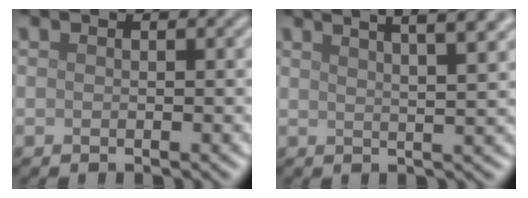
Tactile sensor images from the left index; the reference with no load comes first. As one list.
[{"total": 9.4, "force": [6.0, 3.4, 6.5], "torque": [-0.044, 0.051, 0.046]}]